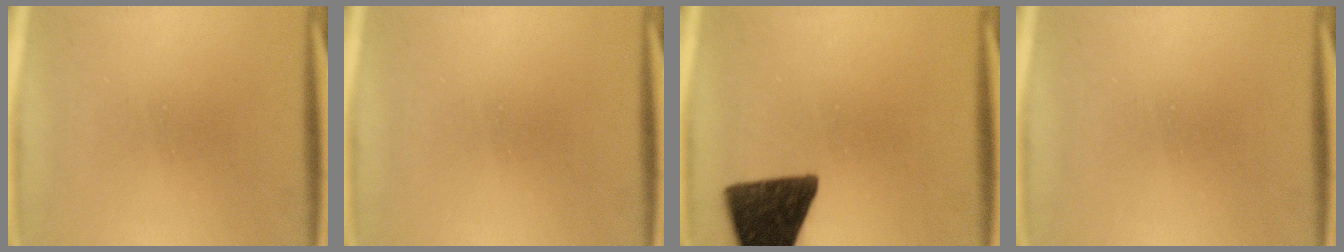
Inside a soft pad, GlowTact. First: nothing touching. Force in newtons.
{"total": 0.0}
{"total": 14.4}
{"total": 0.0}